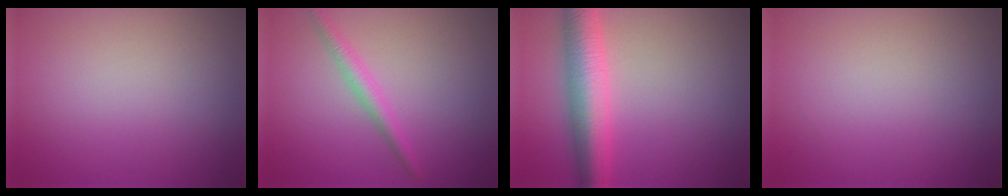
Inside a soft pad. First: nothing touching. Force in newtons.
{"total": 2.0, "press": 2.0, "slide": 0.0}
{"total": 6.8, "press": 6.8, "slide": 0.1}
{"total": 0.0}